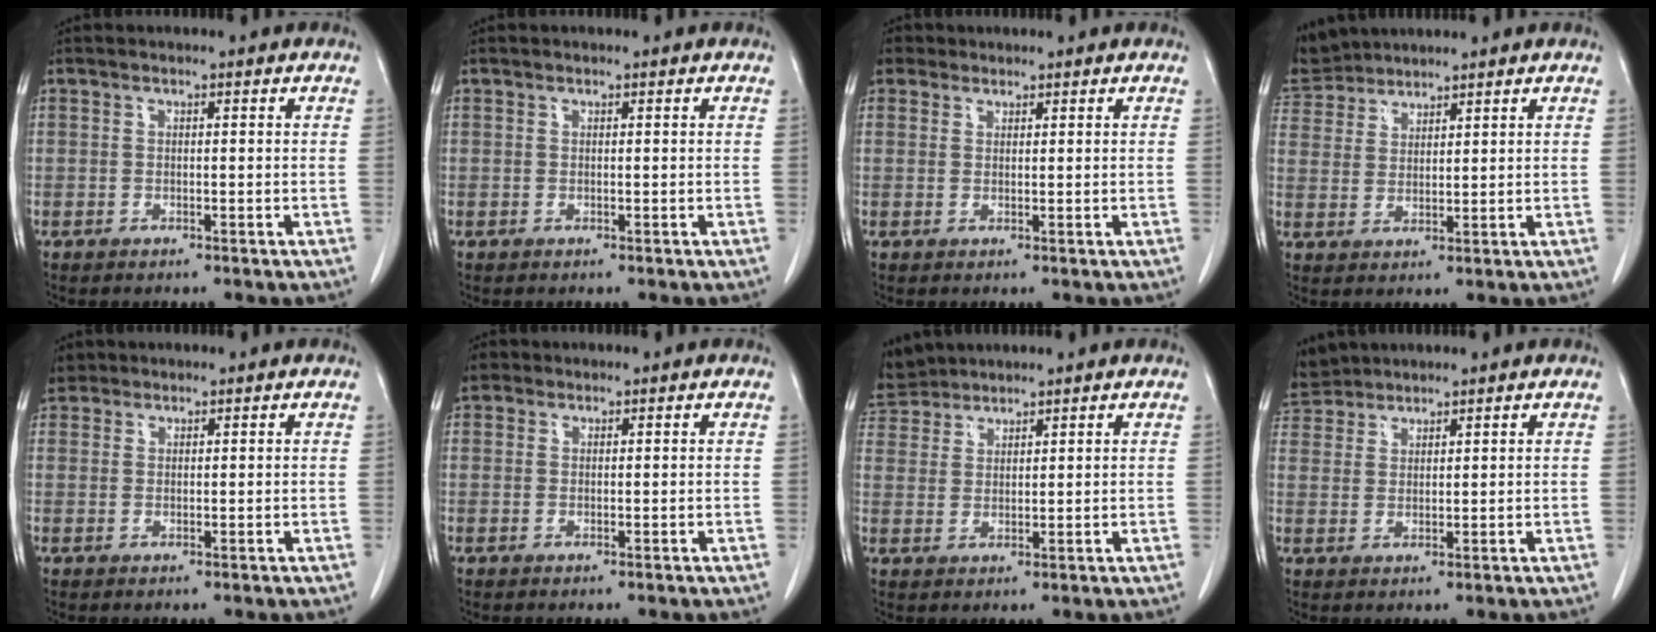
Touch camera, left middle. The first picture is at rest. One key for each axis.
{"total": 0.0}
{"total": 2.9, "fx": 1.9, "fy": 2.1, "fz": 0.3, "tx": -0.004, "ty": 0.013, "tz": 0.032}
{"total": 8.0, "fx": 7.6, "fy": 2.4, "fz": 0.8, "tx": -0.027, "ty": 0.021, "tz": 0.156}
{"total": 3.4, "fx": 2.6, "fy": 2.2, "fz": 0.4, "tx": -0.011, "ty": 0.012, "tz": 0.050}
{"total": 2.7, "fx": 1.8, "fy": 2.0, "fz": 0.6, "tx": -0.015, "ty": 0.018, "tz": 0.033}
{"total": 7.4, "fx": 7.0, "fy": 2.4, "fz": 0.6, "tx": -0.023, "ty": 0.022, "tz": 0.143}
{"total": 6.5, "fx": 6.1, "fy": 2.0, "fz": 0.5, "tx": -0.018, "ty": 0.022, "tz": 0.123}